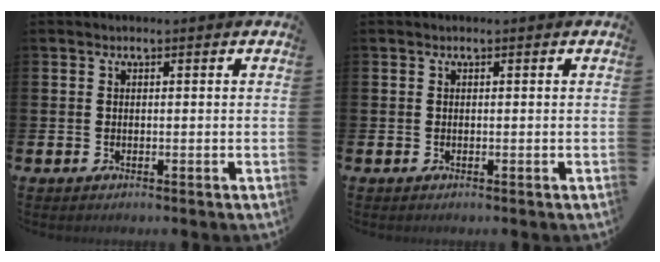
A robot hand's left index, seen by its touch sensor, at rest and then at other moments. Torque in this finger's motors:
{"motor_torque": [0.02, 0.09, -0.02, -0.01]}